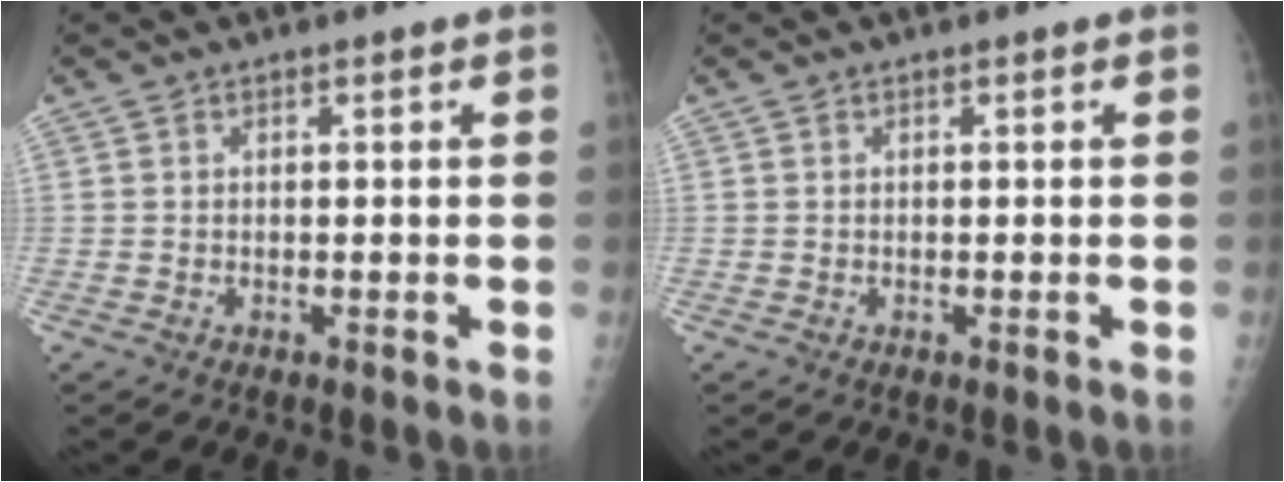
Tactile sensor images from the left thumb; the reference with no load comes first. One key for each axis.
{"total": 0.0}